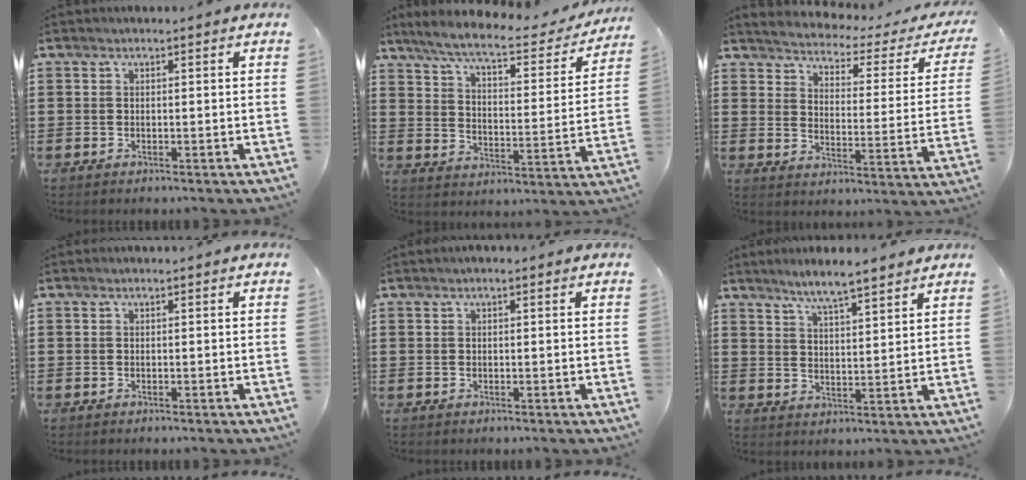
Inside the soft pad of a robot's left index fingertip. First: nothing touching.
{"total": 7.2, "force": [6.0, 0.5, 4.1], "torque": [-0.103, -0.033, 0.098]}
{"total": 2.4, "force": [2.3, 0.1, 0.6], "torque": [-0.032, -0.026, 0.029]}
{"total": 0.0}
{"total": 0.6, "force": [0.4, 0.1, 0.5], "torque": [-0.009, 0.002, 0.006]}
{"total": 4.7, "force": [4.4, -0.2, 1.6], "torque": [-0.045, -0.017, 0.077]}